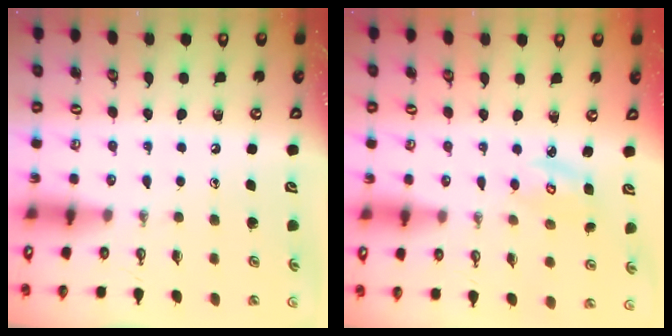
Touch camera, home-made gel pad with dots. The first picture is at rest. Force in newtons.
{"total": 4.0, "press": 4.0, "slide": 0.5}